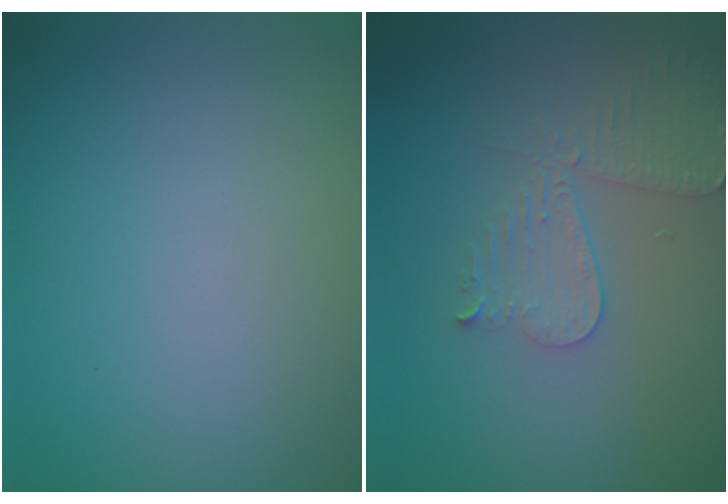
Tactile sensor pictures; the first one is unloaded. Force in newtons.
{"total": 3.6, "press": 3.2, "slide": 1.6}